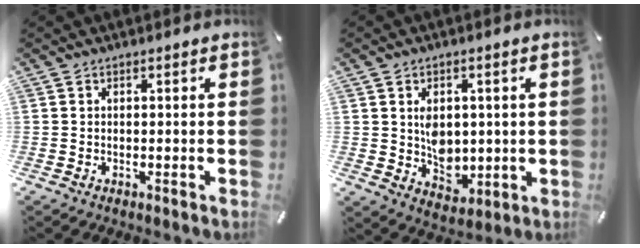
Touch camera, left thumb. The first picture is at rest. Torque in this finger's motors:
{"motor_torque": [1.02, 2.27, 0.81, -0.47, 0.35]}